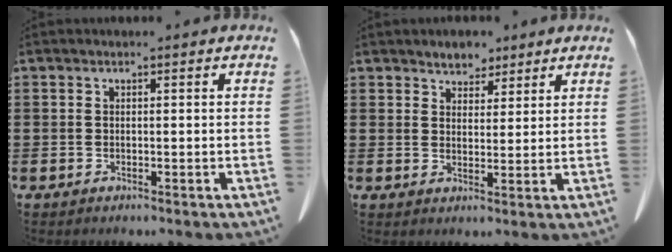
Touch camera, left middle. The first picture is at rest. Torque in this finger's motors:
{"motor_torque": [0.38, 0.34, 0.01, 0.04]}